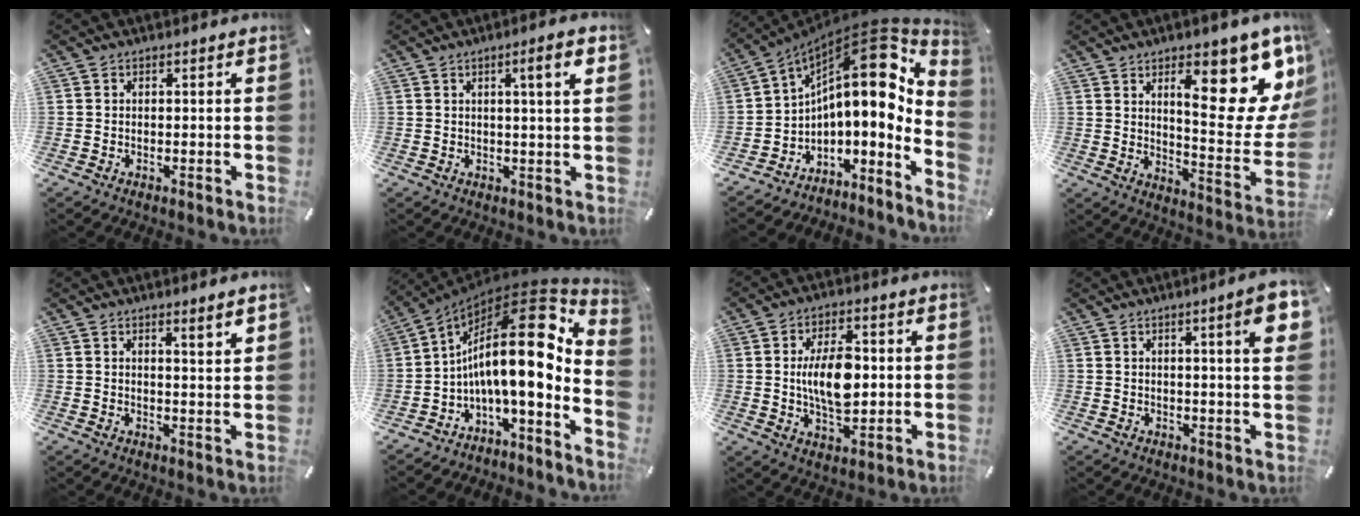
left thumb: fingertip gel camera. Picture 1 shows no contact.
{"total": 6.4, "force": [2.4, 0.5, 5.9], "torque": [-0.093, -0.006, 0.030]}
{"total": 18.2, "force": [7.6, 8.7, 14.0], "torque": [-0.193, -0.082, 0.124]}
{"total": 21.1, "force": [11.2, 7.2, 16.4], "torque": [-0.210, -0.081, 0.171]}
{"total": 3.3, "force": [2.5, -0.1, 2.1], "torque": [-0.036, -0.019, 0.041]}
{"total": 20.5, "force": [4.2, 6.8, 18.9], "torque": [-0.304, -0.059, 0.061]}
{"total": 11.3, "force": [0.6, 6.4, 9.3], "torque": [-0.174, 0.002, 0.005]}
{"total": 8.3, "force": [2.9, 0.8, 7.7], "torque": [-0.113, -0.010, 0.041]}